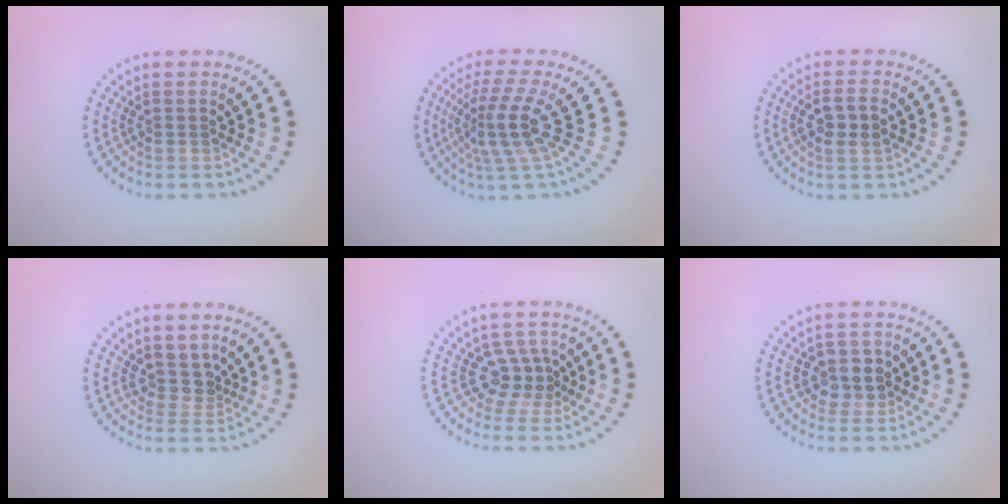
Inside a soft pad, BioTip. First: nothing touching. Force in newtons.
{"total": 4.3, "press": 3.2, "slide": 2.9}
{"total": 2.5, "press": 2.4, "slide": 0.7}
{"total": 2.2, "press": 1.6, "slide": 1.5}
{"total": 2.8, "press": 2.1, "slide": 1.8}
{"total": 2.6, "press": 2.4, "slide": 1.1}